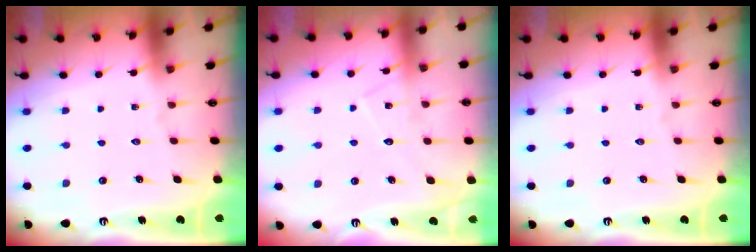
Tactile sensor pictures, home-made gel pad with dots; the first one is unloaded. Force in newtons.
{"total": 8.1, "press": 8.1, "slide": 0.5}
{"total": 0.0}